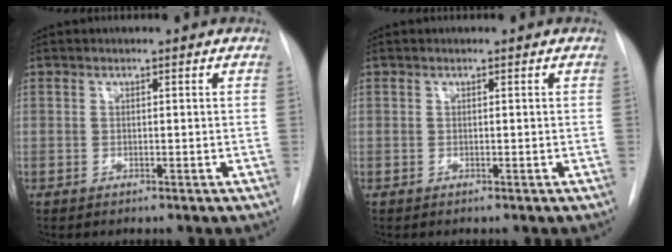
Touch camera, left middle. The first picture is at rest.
{"total": 0.0}